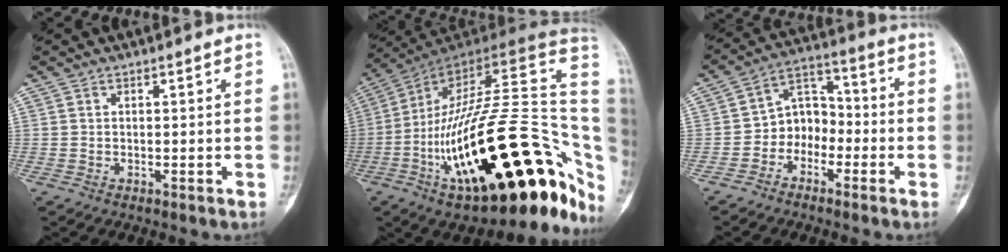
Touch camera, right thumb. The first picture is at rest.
{"total": 39.4, "force": [-11.2, 14.9, 34.7], "torque": [-0.443, 0.063, -0.176]}
{"total": 7.9, "force": [-2.9, 6.2, 3.9], "torque": [-0.024, 0.051, -0.067]}